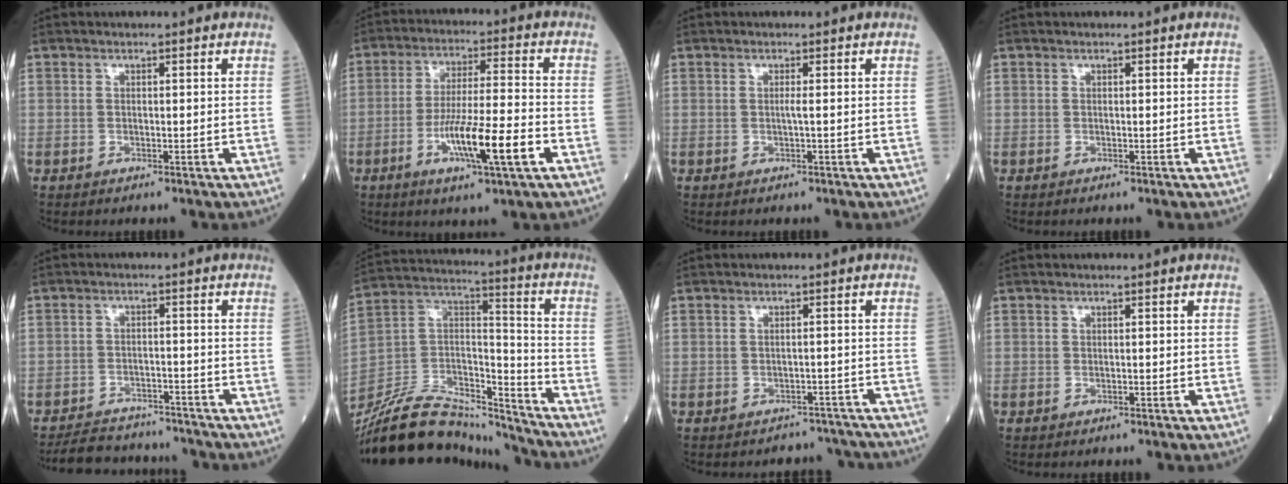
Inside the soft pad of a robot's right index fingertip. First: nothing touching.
{"total": 11.6, "force": [-4.4, 0.4, 10.8], "torque": [-0.193, -0.010, -0.074]}
{"total": 0.7, "force": [0.0, -0.3, 0.7], "torque": [-0.010, -0.001, -0.003]}
{"total": 0.0}
{"total": 9.6, "force": [-9.0, 3.0, 1.8], "torque": [-0.024, 0.013, -0.131]}
{"total": 21.8, "force": [-20.0, 5.0, 7.0], "torque": [-0.156, 0.026, -0.352]}
{"total": 4.7, "force": [-4.3, 1.6, -0.9], "torque": [0.020, 0.016, -0.050]}
{"total": 0.0}